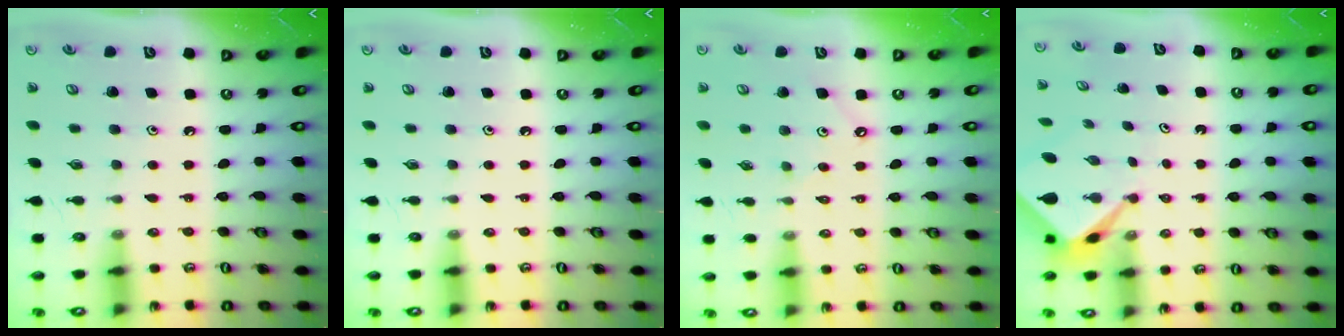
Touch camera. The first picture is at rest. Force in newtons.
{"total": 0.0}
{"total": 2.6, "press": 2.6, "slide": 0.2}
{"total": 2.6, "press": 2.6, "slide": 0.2}